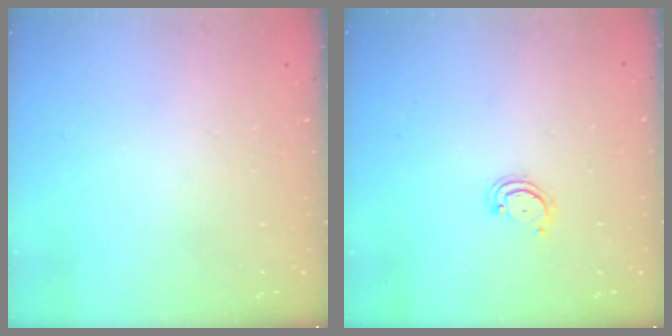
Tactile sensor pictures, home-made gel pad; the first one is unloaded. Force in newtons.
{"total": 2.6, "press": 2.6, "slide": 0.3}